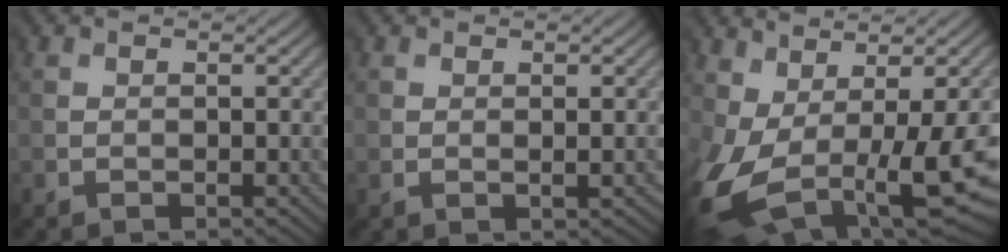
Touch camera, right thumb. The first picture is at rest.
{"total": 0.6, "force": [0.5, -0.4, 0.1], "torque": [-0.010, 0.001, 0.009]}
{"total": 12.5, "force": [-3.0, 6.3, 10.4], "torque": [-0.247, -0.053, -0.025]}